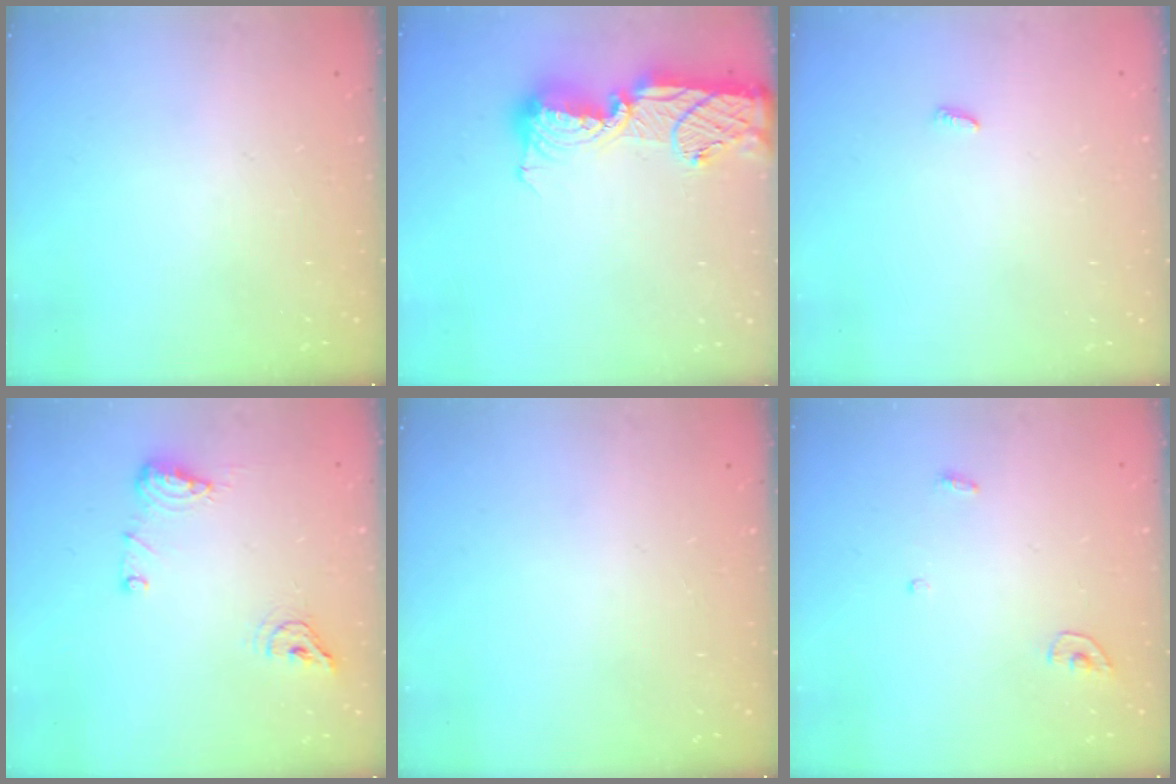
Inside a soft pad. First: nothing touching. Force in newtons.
{"total": 17.0, "press": 16.3, "slide": 4.7}
{"total": 2.4, "press": 2.4, "slide": 0.2}
{"total": 8.9, "press": 8.8, "slide": 1.4}
{"total": 0.0}
{"total": 3.4, "press": 3.4, "slide": 0.3}